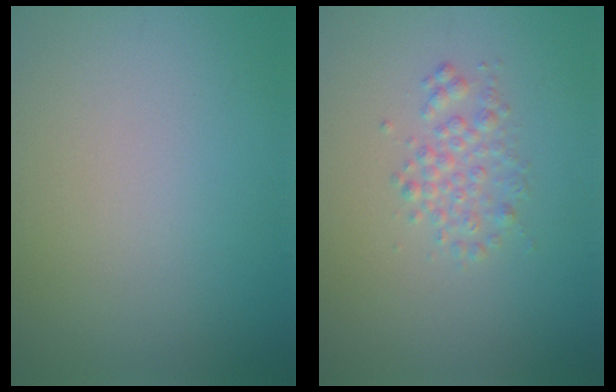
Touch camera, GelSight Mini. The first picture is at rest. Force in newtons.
{"total": 2.0, "press": 2.0, "slide": 0.0}